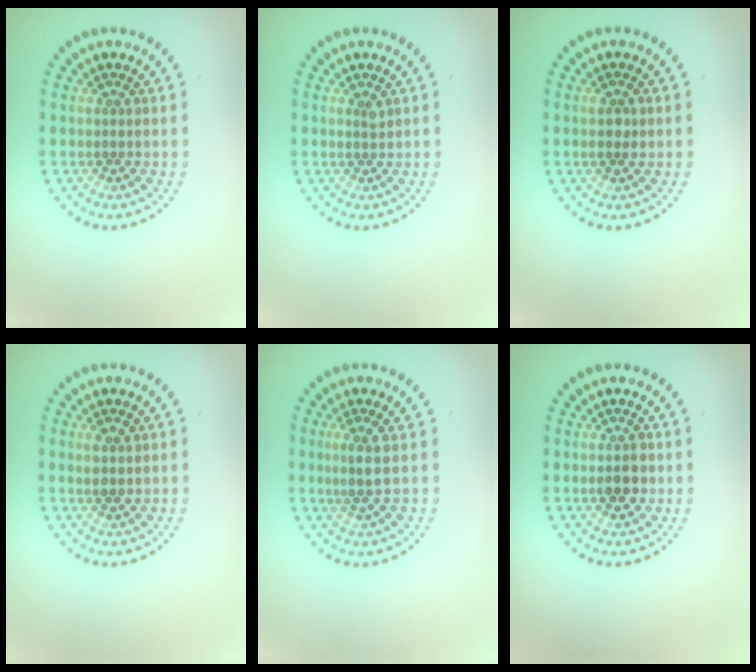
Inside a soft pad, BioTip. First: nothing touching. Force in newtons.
{"total": 0.8, "press": 0.5, "slide": 0.6}
{"total": 1.6, "press": 1.5, "slide": 0.5}
{"total": 1.7, "press": 1.6, "slide": 0.6}
{"total": 2.2, "press": 1.9, "slide": 1.2}
{"total": 2.2, "press": 2.2, "slide": 0.2}